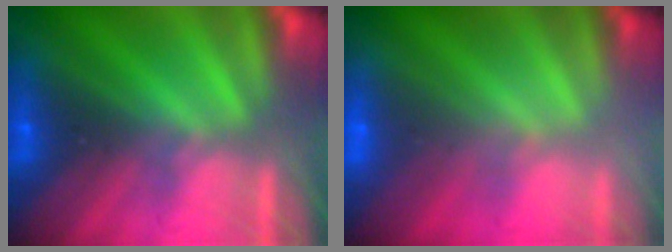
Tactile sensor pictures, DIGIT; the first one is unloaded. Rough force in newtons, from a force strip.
{"total": 2.4}